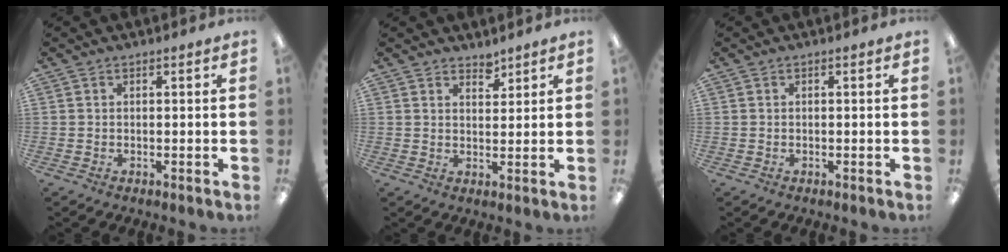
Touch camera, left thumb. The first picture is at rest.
{"total": 3.1, "force": [2.9, 1.2, 0.5], "torque": [0.003, -0.021, 0.051]}
{"total": 0.0}